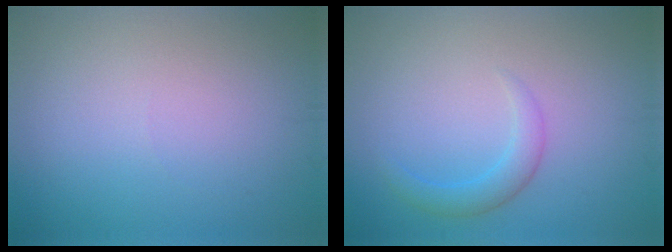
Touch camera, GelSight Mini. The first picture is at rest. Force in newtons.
{"total": 2.0, "press": 2.0, "slide": 0.2}